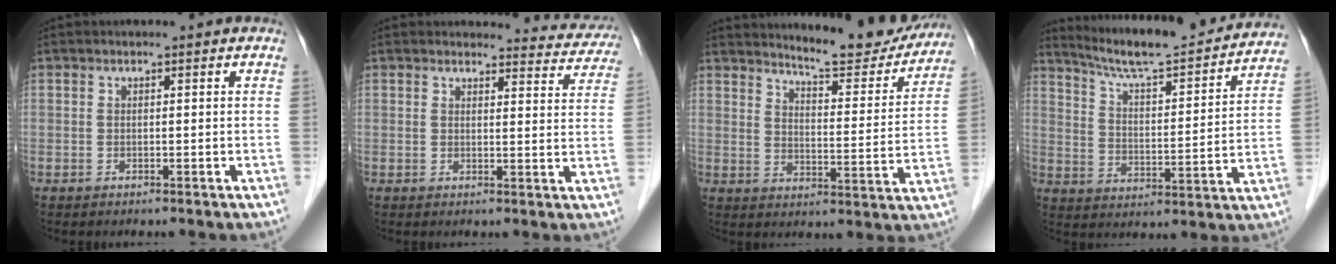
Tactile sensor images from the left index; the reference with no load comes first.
{"total": 8.0, "force": [7.9, 1.7, -0.2], "torque": [0.027, -0.027, 0.063]}
{"total": 14.7, "force": [13.9, 1.8, 4.4], "torque": [-0.057, -0.037, 0.176]}
{"total": 19.3, "force": [17.8, 1.2, 7.3], "torque": [-0.118, -0.015, 0.254]}